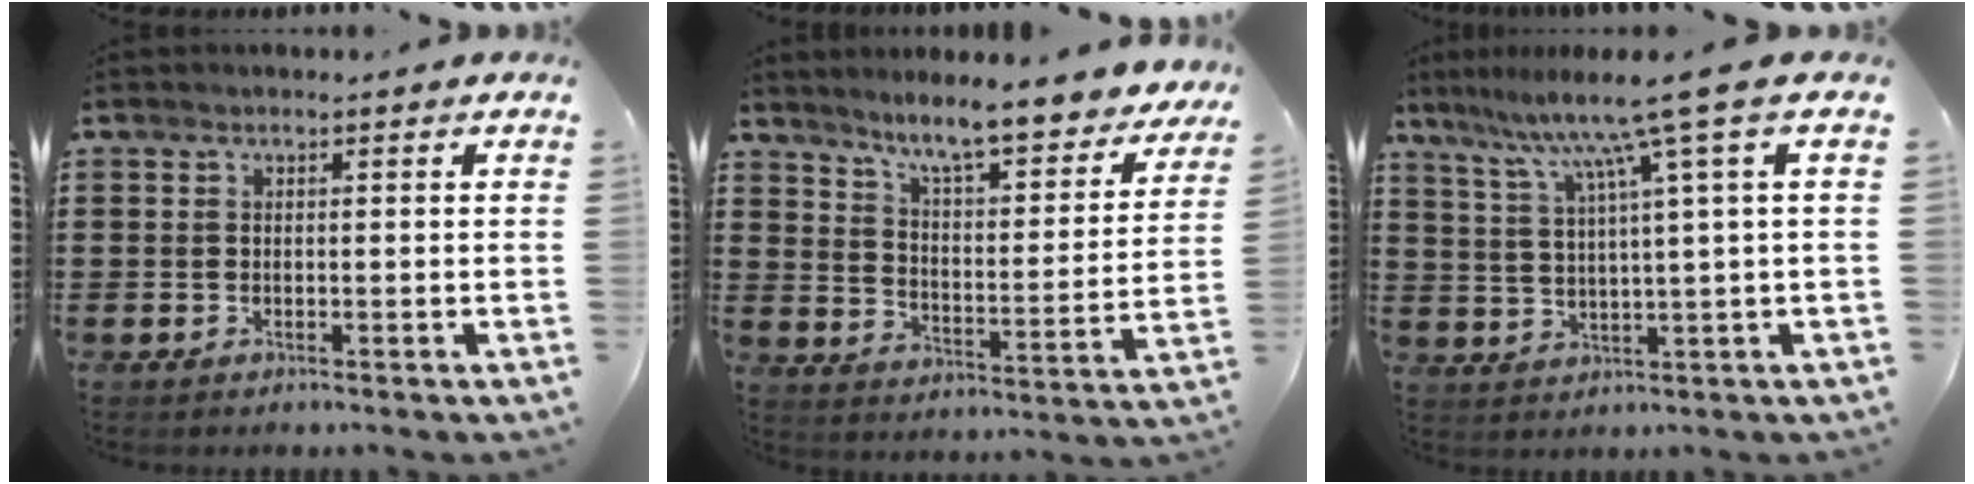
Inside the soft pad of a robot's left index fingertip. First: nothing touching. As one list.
[{"total": 7.8, "force": [6.9, -0.3, 3.6], "torque": [-0.089, -0.054, 0.114]}, {"total": 9.1, "force": [5.2, -1.6, 7.3], "torque": [-0.160, -0.025, 0.077]}]